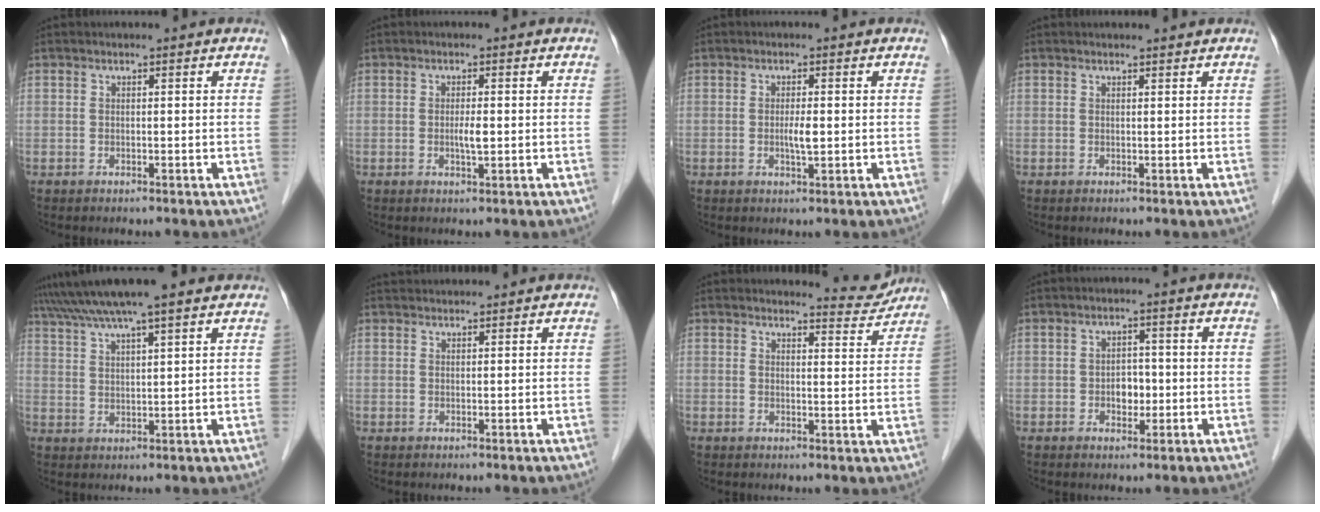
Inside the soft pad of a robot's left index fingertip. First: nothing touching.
{"total": 1.9, "force": [-0.2, 0.3, 1.9], "torque": [-0.039, -0.001, -0.001]}
{"total": 2.2, "force": [-0.2, 0.3, 2.2], "torque": [-0.043, -0.002, -0.001]}
{"total": 1.0, "force": [1.0, -0.1, 0.0], "torque": [-0.008, -0.002, 0.013]}
{"total": 11.0, "force": [9.2, -0.1, 6.0], "torque": [-0.109, 0.037, 0.141]}
{"total": 3.1, "force": [3.1, 0.3, 0.4], "torque": [-0.008, 0.033, 0.051]}
{"total": 4.0, "force": [4.0, 0.0, -0.5], "torque": [-0.002, -0.028, 0.045]}
{"total": 3.0, "force": [-0.6, 2.1, 2.1], "torque": [-0.029, 0.006, -0.006]}